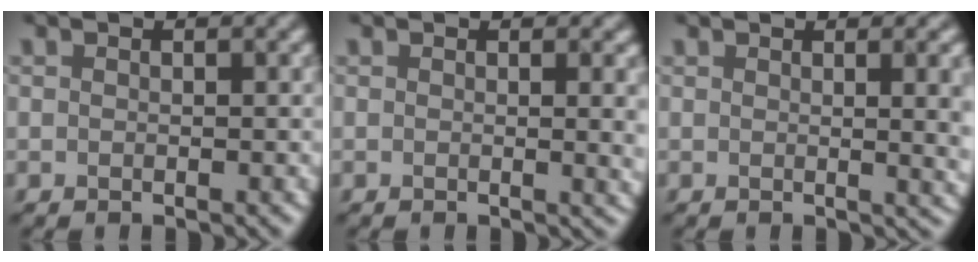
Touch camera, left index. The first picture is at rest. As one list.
[{"total": 2.8, "force": [0.3, 0.9, 2.6], "torque": [-0.019, 0.001, 0.000]}, {"total": 5.1, "force": [0.9, 1.9, 4.6], "torque": [-0.033, 0.002, 0.016]}]